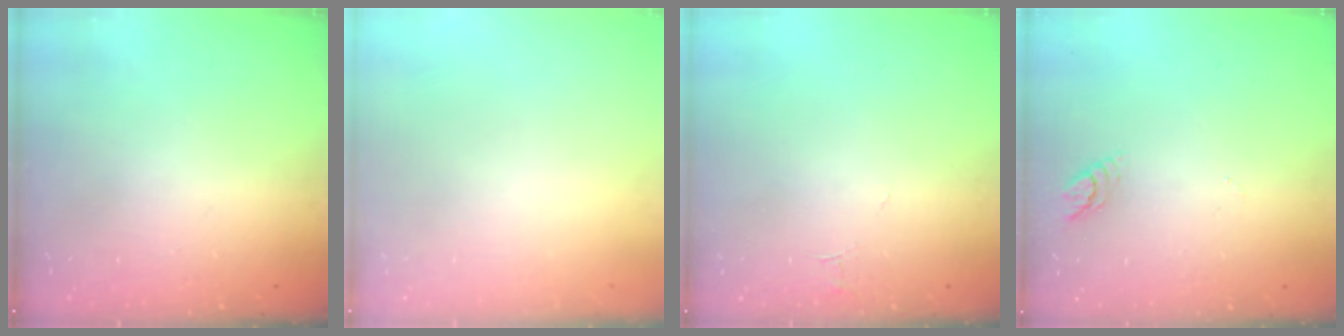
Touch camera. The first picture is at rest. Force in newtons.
{"total": 0.0}
{"total": 3.0, "press": 3.0, "slide": 0.2}
{"total": 3.6, "press": 3.6, "slide": 0.3}